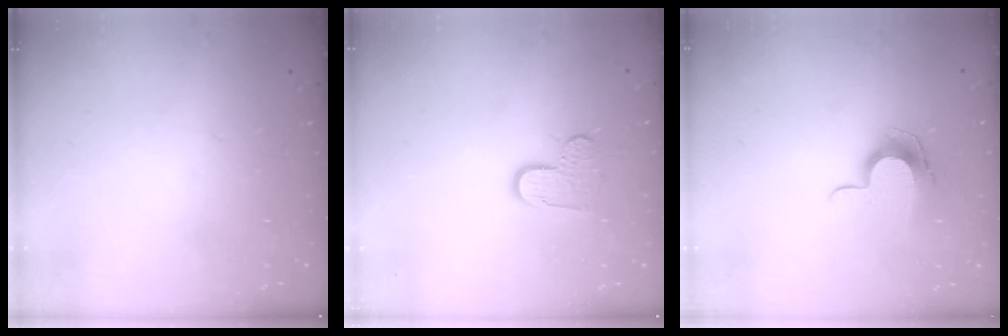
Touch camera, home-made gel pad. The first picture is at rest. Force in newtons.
{"total": 8.3, "press": 8.3, "slide": 0.5}
{"total": 10.1, "press": 10.1, "slide": 0.6}